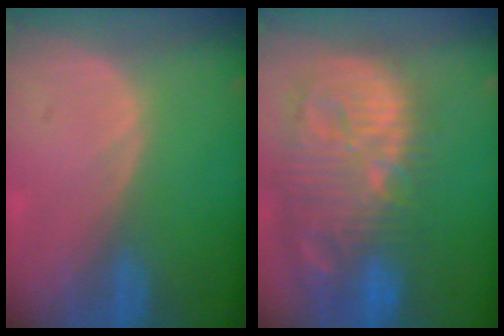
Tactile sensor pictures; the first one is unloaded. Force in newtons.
{"total": 14.4, "press": 12.5, "slide": 7.2}